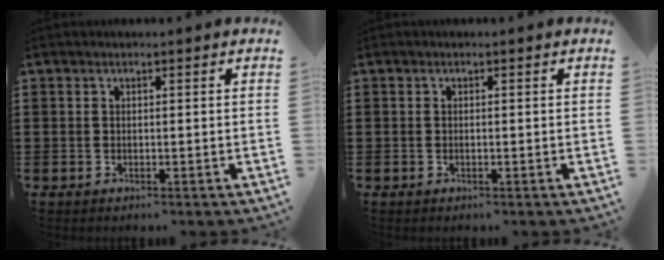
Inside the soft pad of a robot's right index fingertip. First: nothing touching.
{"total": 0.0}